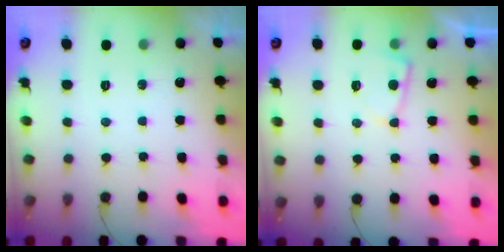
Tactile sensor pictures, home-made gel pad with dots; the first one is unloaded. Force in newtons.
{"total": 5.8, "press": 5.8, "slide": 0.4}